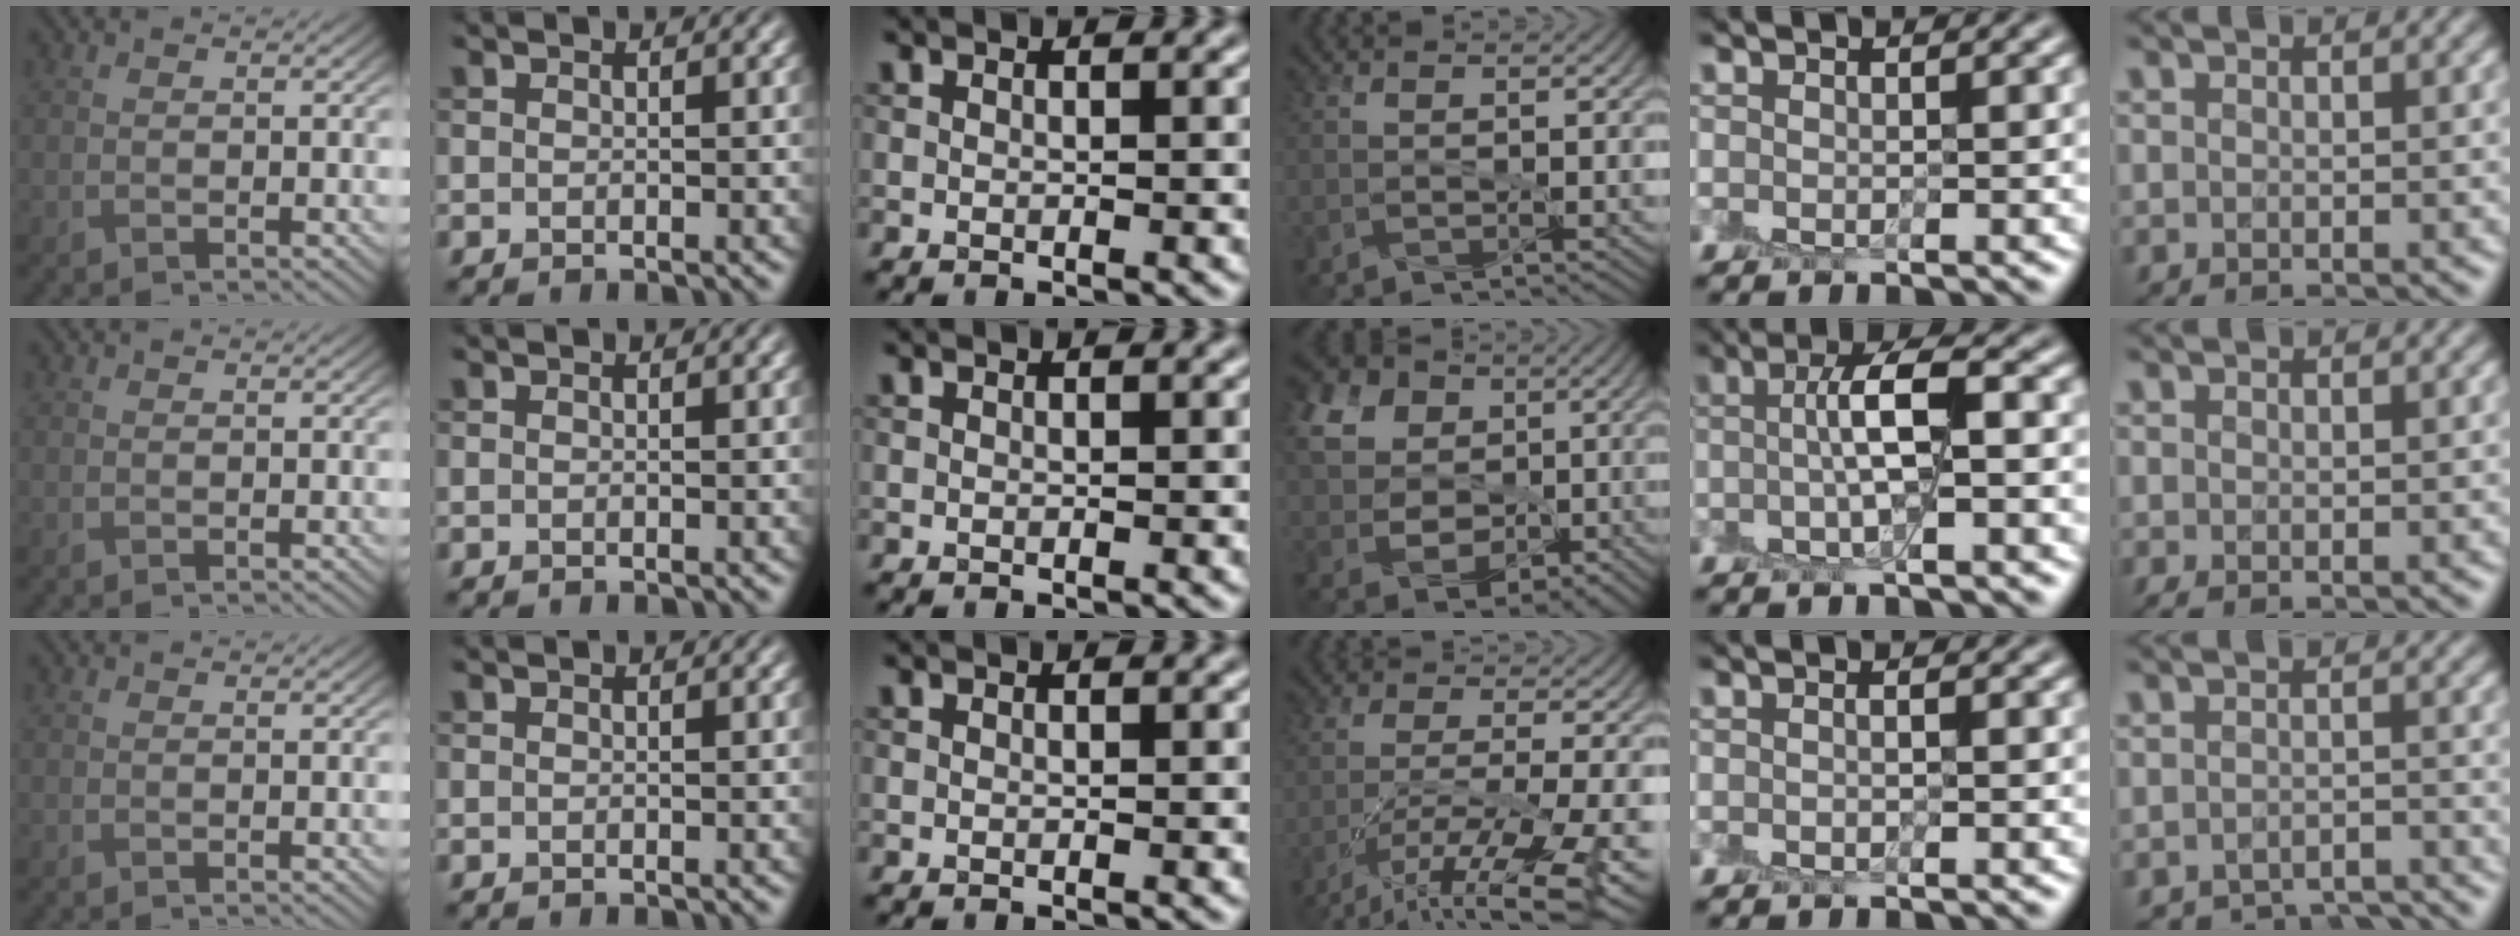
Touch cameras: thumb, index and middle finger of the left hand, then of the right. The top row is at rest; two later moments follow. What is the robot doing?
{"motion": "peel", "object": "sticky note"}